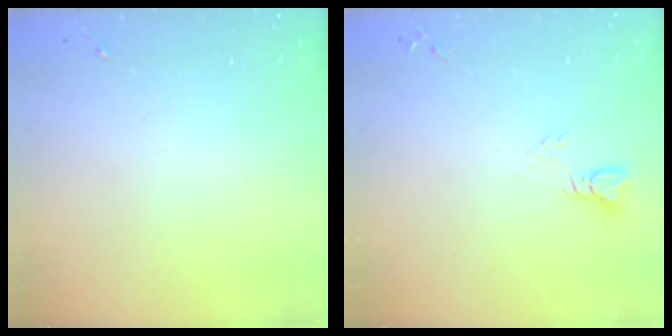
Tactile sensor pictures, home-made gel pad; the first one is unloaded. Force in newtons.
{"total": 2.8, "press": 2.8, "slide": 0.2}